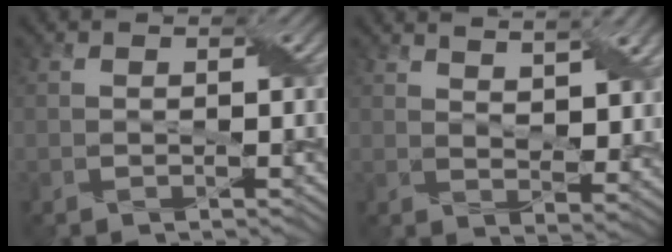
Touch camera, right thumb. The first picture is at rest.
{"total": 6.2, "force": [4.2, 2.1, 4.0], "torque": [-0.069, -0.008, 0.076]}